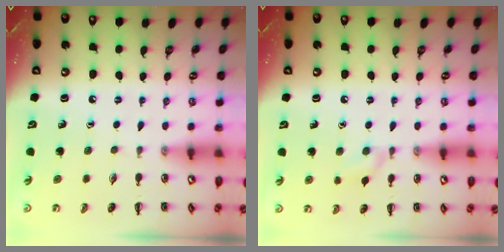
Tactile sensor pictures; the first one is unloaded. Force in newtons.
{"total": 6.7, "press": 6.3, "slide": 2.1}